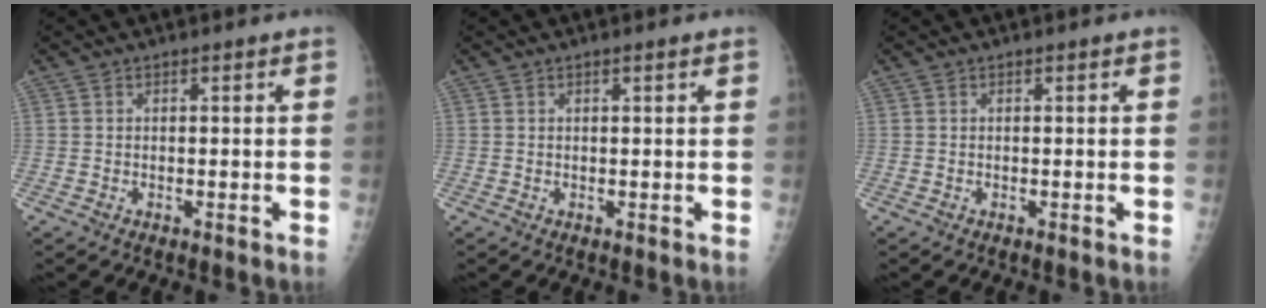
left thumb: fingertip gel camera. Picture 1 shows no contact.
{"total": 0.7, "force": [0.4, 0.1, 0.5], "torque": [-0.008, 0.001, 0.006]}
{"total": 0.0}